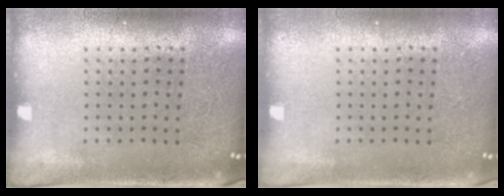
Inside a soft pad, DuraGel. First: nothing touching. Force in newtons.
{"total": 0.0}